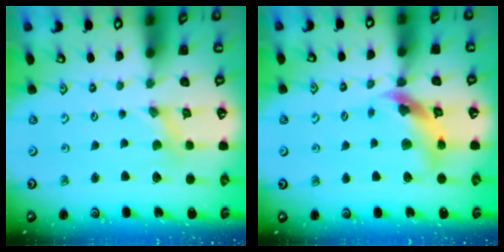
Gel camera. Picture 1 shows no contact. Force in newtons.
{"total": 11.0, "press": 10.9, "slide": 1.4}